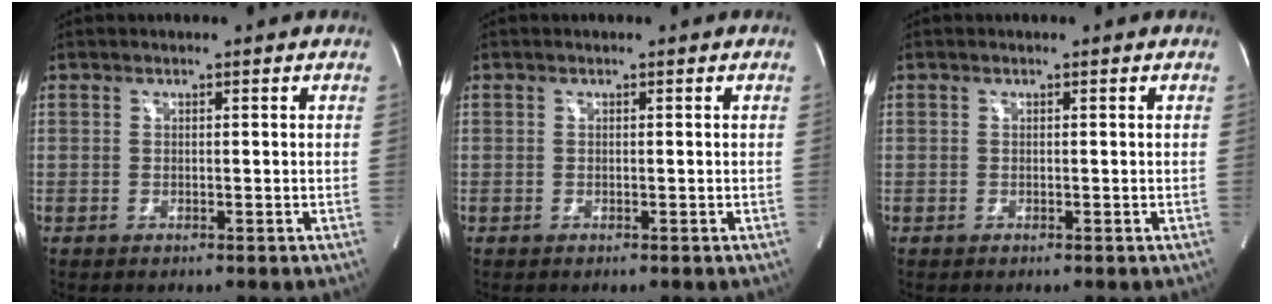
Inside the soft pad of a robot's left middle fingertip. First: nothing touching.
{"total": 0.0}
{"total": 0.0}